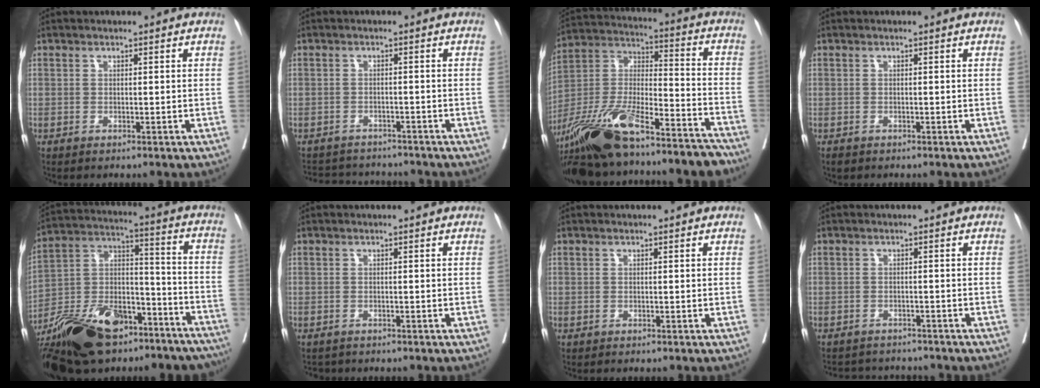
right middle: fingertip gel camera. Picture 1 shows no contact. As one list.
[{"total": 6.2, "force": [-5.9, 1.8, 0.2], "torque": [0.004, 0.008, -0.081]}, {"total": 26.1, "force": [-20.3, 5.6, 15.3], "torque": [-0.279, -0.009, -0.345]}, {"total": 0.8, "force": [-0.7, 0.4, 0.2], "torque": [-0.006, -0.001, -0.010]}, {"total": 32.1, "force": [-22.3, 13.8, 18.5], "torque": [-0.351, -0.012, -0.350]}, {"total": 1.3, "force": [-1.1, 0.7, 0.0], "torque": [-0.008, -0.001, -0.017]}, {"total": 0.0}, {"total": 4.4, "force": [-4.2, 1.3, -0.4], "torque": [0.011, 0.003, -0.060]}]